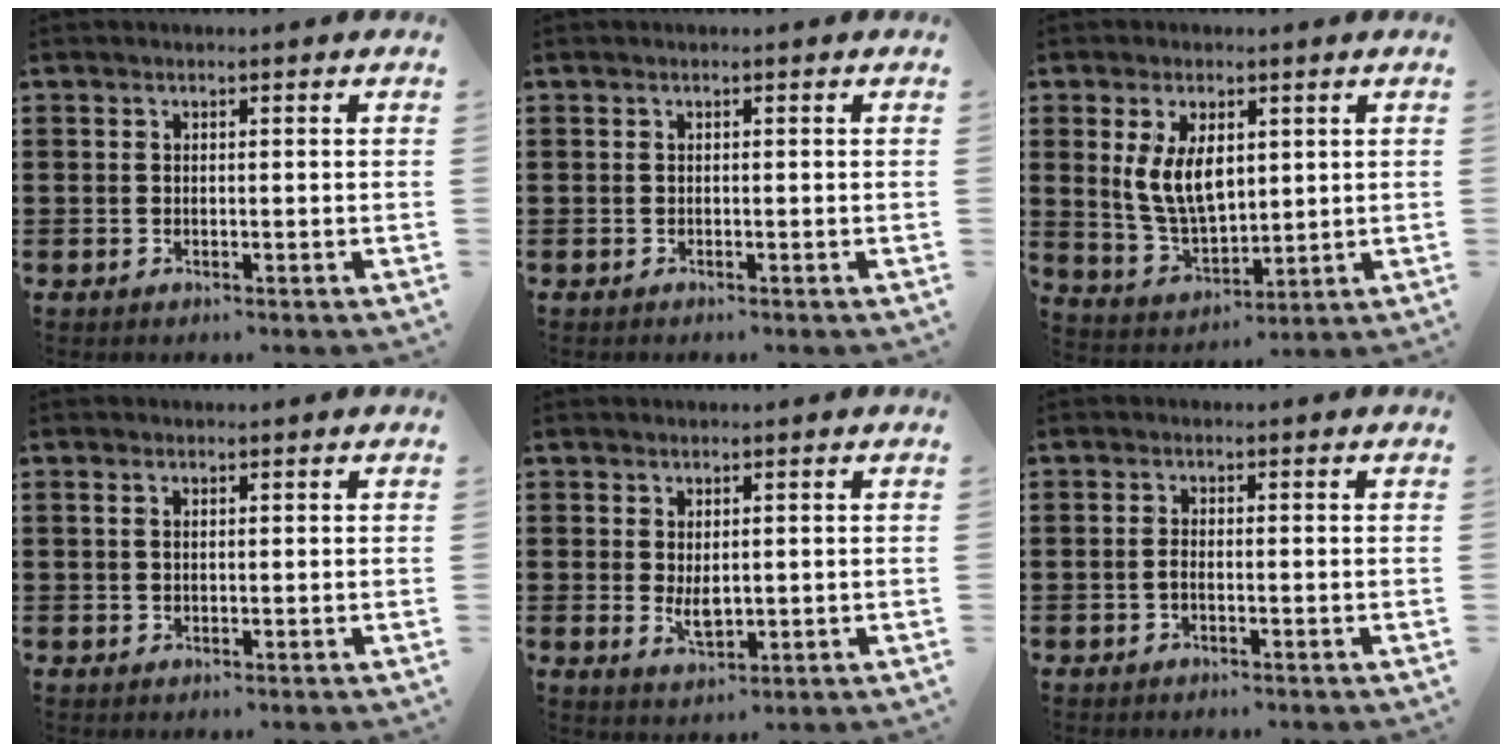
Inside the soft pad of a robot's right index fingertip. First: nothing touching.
{"total": 0.0}
{"total": 8.3, "force": [2.0, 4.7, 6.5], "torque": [-0.149, 0.008, 0.035]}
{"total": 0.9, "force": [0.4, 0.6, 0.6], "torque": [-0.013, 0.006, 0.008]}
{"total": 2.8, "force": [0.3, 1.3, 2.5], "torque": [-0.042, -0.004, 0.006]}
{"total": 1.1, "force": [-0.6, 0.1, 1.0], "torque": [-0.021, -0.006, -0.008]}